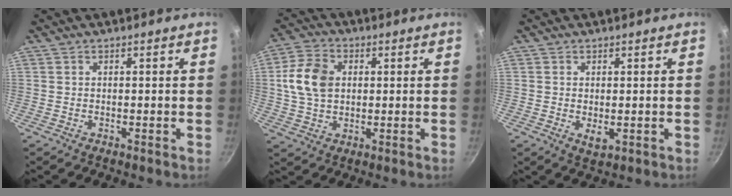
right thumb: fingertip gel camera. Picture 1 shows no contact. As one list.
[{"total": 10.3, "force": [1.6, 7.3, 7.0], "torque": [-0.121, 0.009, 0.022]}, {"total": 2.7, "force": [-0.1, 1.4, 2.3], "torque": [-0.038, -0.010, 0.001]}]